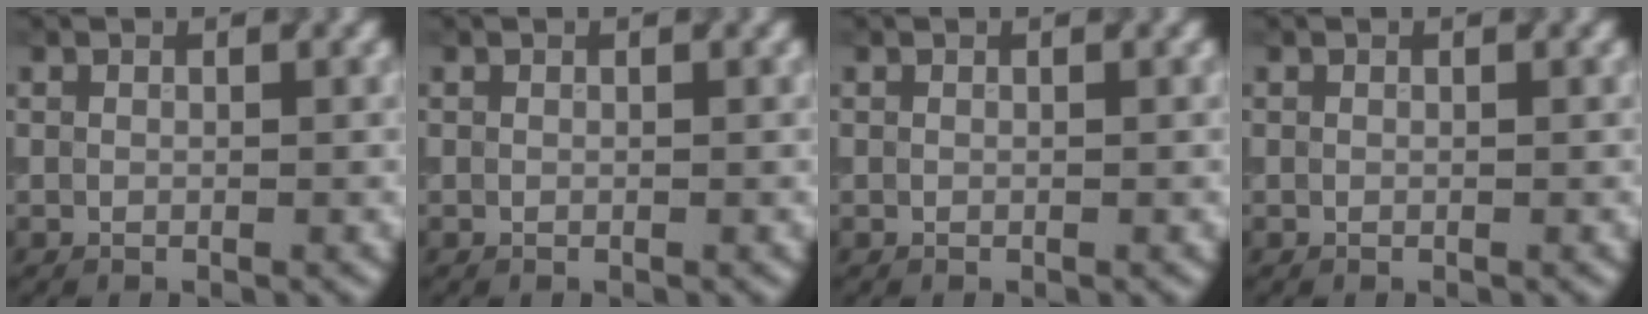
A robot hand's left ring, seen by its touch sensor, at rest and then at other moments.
{"total": 0.0}
{"total": 0.0}
{"total": 0.0}